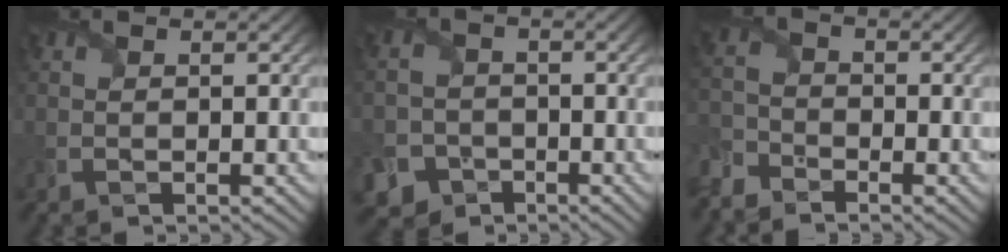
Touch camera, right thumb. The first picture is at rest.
{"total": 6.4, "force": [-3.7, 5.2, 0.5], "torque": [-0.012, -0.018, -0.080]}
{"total": 3.9, "force": [-3.4, 1.6, 0.7], "torque": [-0.019, -0.004, -0.090]}